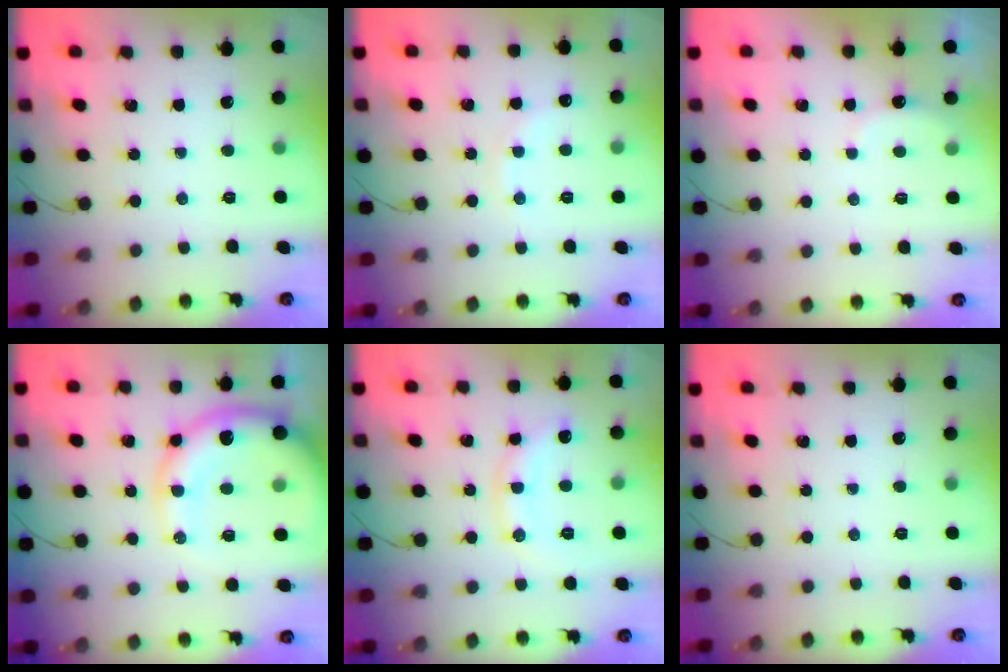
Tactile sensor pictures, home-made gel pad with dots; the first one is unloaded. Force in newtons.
{"total": 3.9, "press": 3.8, "slide": 1.0}
{"total": 4.0, "press": 3.9, "slide": 0.9}
{"total": 16.3, "press": 15.9, "slide": 3.5}
{"total": 11.4, "press": 11.4, "slide": 0.4}
{"total": 0.0}